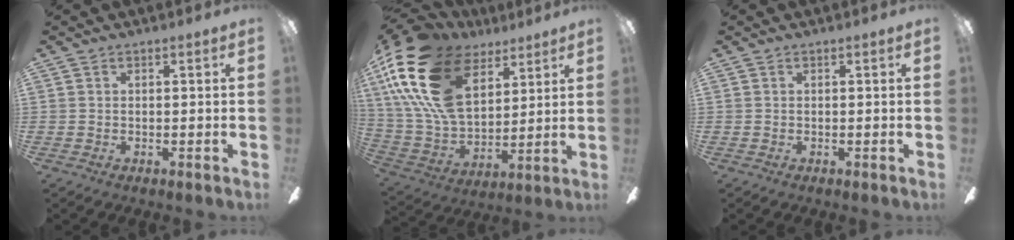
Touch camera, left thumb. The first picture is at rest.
{"total": 25.4, "force": [12.2, 14.9, 16.5], "torque": [-0.363, -0.051, 0.223]}
{"total": 0.0}